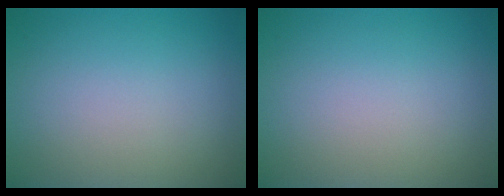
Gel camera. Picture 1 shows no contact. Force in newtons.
{"total": 0.0}